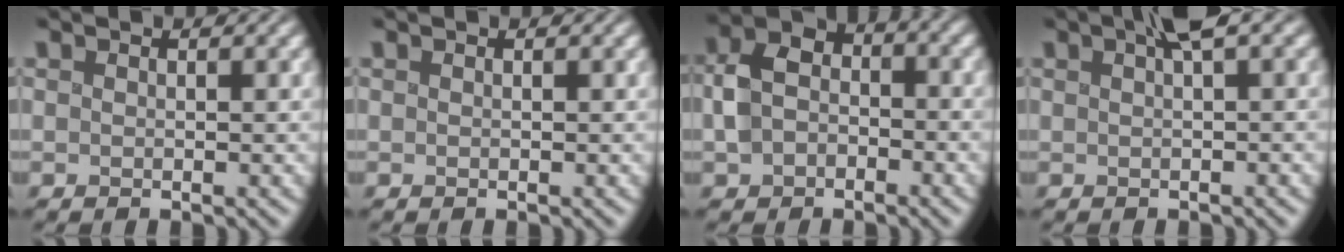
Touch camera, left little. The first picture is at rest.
{"total": 0.0}
{"total": 5.2, "force": [-1.5, 3.9, 3.1], "torque": [-0.062, 0.011, -0.035]}
{"total": 3.2, "force": [1.4, 0.7, 2.8], "torque": [-0.039, 0.015, 0.017]}